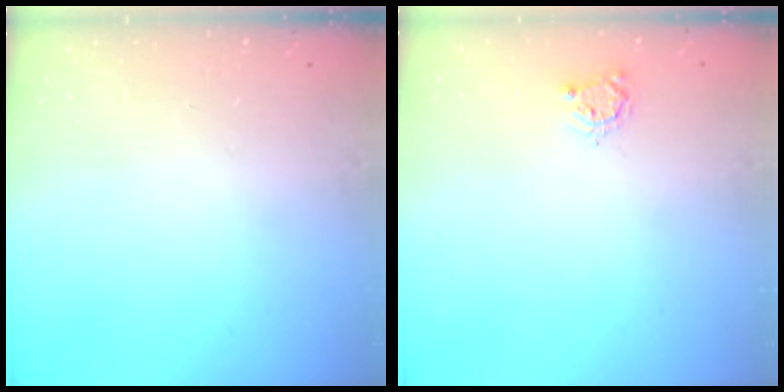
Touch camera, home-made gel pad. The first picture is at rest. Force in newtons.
{"total": 3.8, "press": 3.8, "slide": 0.4}